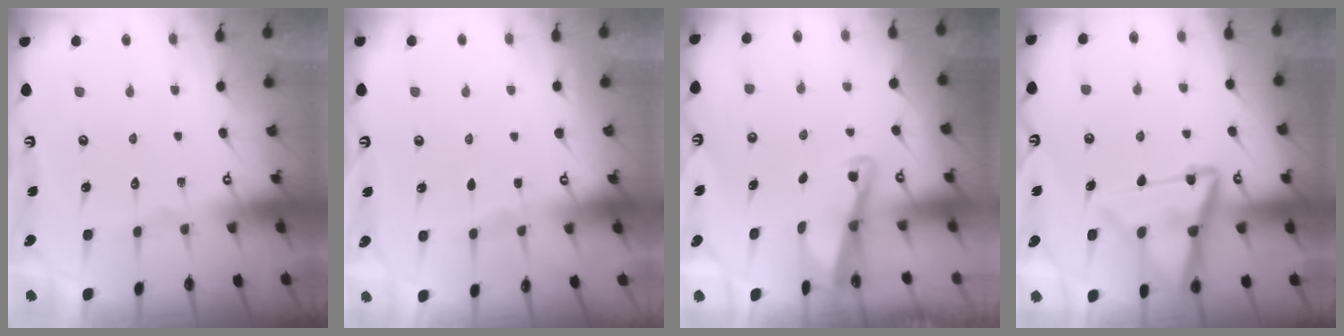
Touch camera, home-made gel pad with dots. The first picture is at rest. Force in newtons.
{"total": 2.2, "press": 2.2, "slide": 0.4}
{"total": 2.9, "press": 2.8, "slide": 0.4}
{"total": 14.9, "press": 14.8, "slide": 1.5}